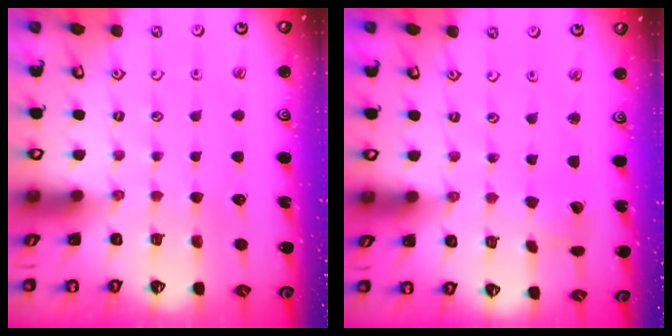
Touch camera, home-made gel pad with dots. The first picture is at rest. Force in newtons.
{"total": 2.7, "press": 2.7, "slide": 0.3}